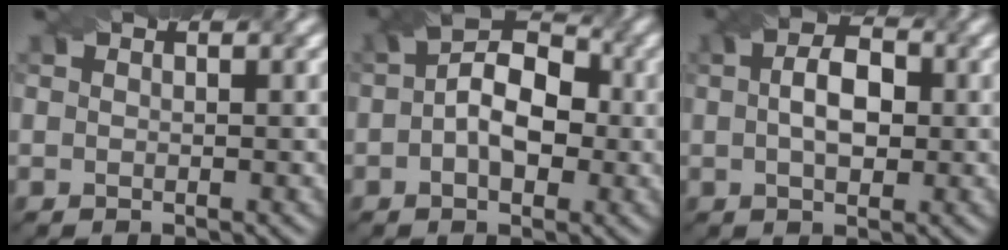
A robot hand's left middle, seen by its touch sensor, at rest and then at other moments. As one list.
[{"total": 5.6, "force": [-0.6, 3.7, 4.2], "torque": [-0.041, 0.018, -0.003]}, {"total": 3.6, "force": [-0.3, 2.4, 2.8], "torque": [-0.037, 0.010, 0.004]}]